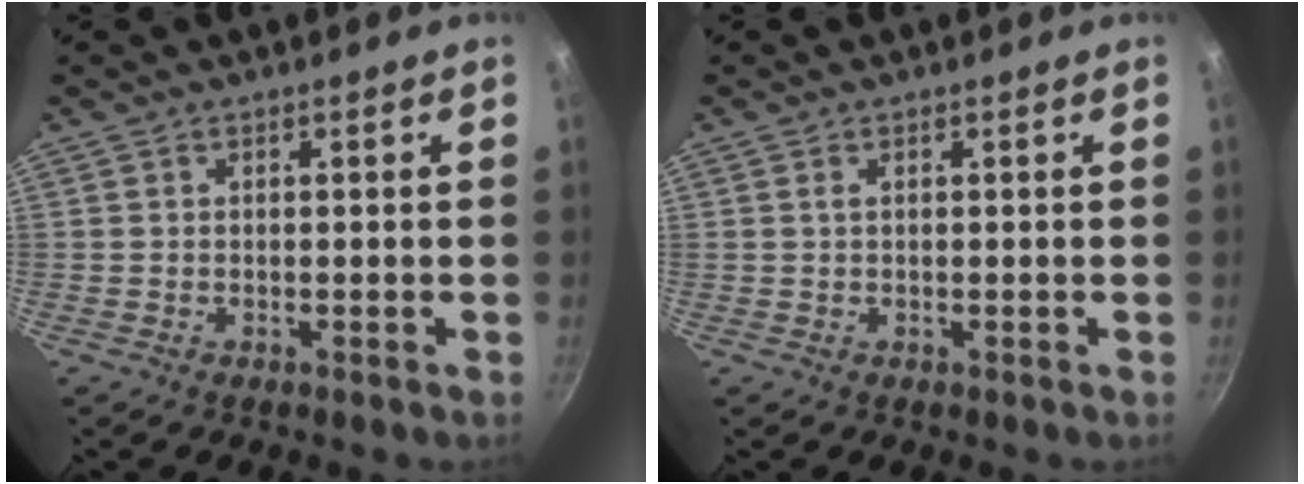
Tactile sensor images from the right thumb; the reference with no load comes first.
{"total": 0.6, "force": [0.2, 0.3, 0.5], "torque": [-0.009, 0.002, 0.004]}